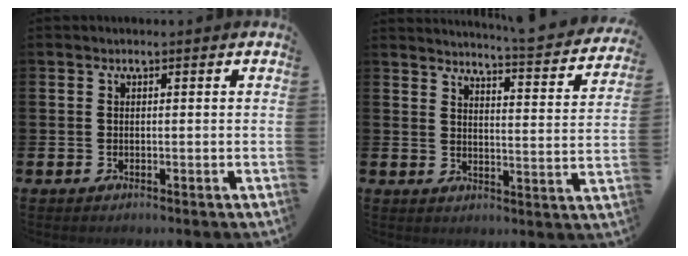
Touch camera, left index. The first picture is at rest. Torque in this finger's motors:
{"motor_torque": [0.71, -1.43, 0.00, 0.21]}